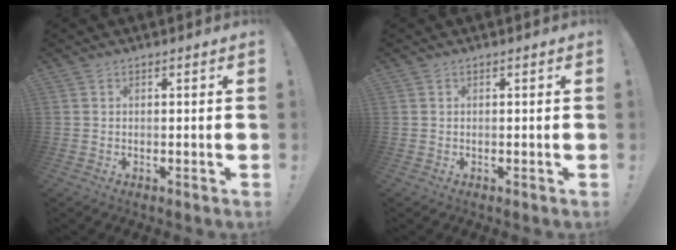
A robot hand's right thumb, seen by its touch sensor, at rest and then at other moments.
{"total": 0.0}